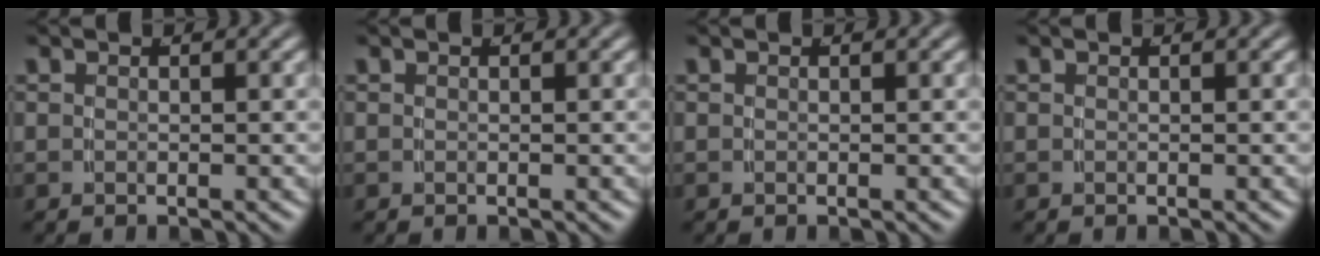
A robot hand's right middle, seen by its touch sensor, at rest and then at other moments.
{"total": 0.0}
{"total": 0.0}
{"total": 0.0}